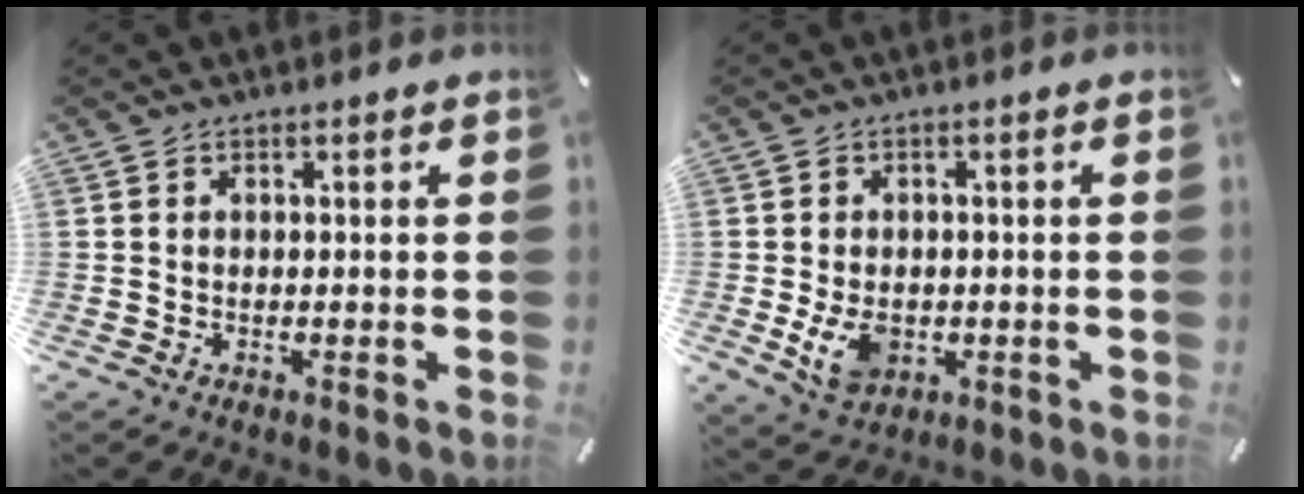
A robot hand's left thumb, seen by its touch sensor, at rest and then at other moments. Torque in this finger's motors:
{"motor_torque": [0.80, 2.12, 0.26, -0.23, 0.29]}